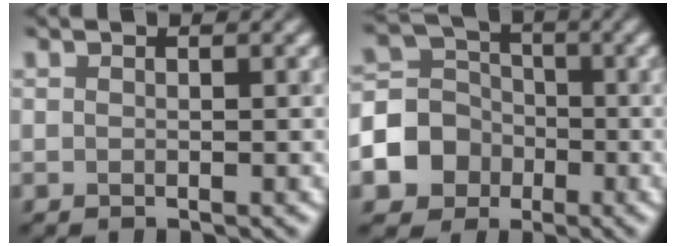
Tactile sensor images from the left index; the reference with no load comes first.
{"total": 6.3, "force": [-2.5, 5.6, 1.2], "torque": [-0.010, -0.001, -0.075]}